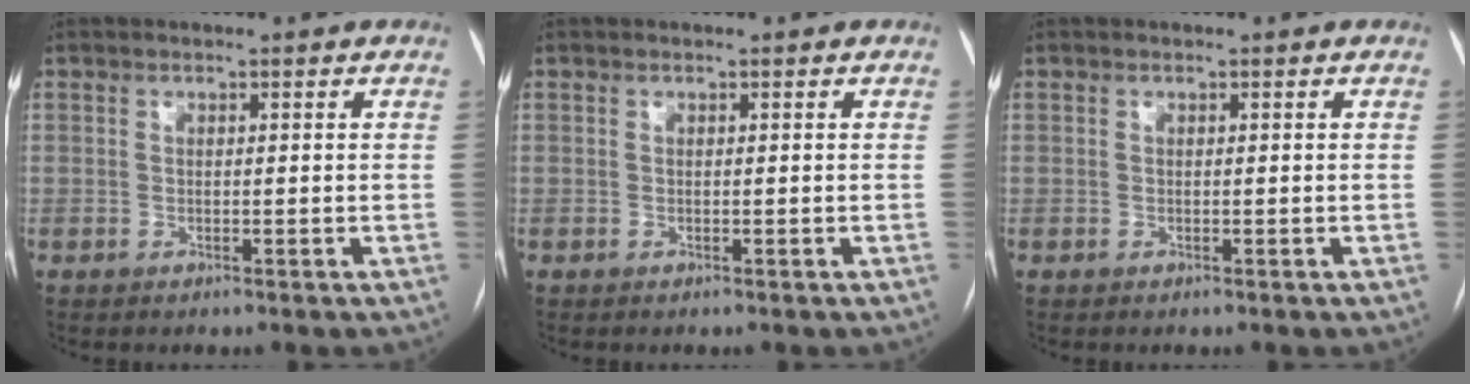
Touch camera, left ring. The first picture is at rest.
{"total": 0.0}
{"total": 0.0}